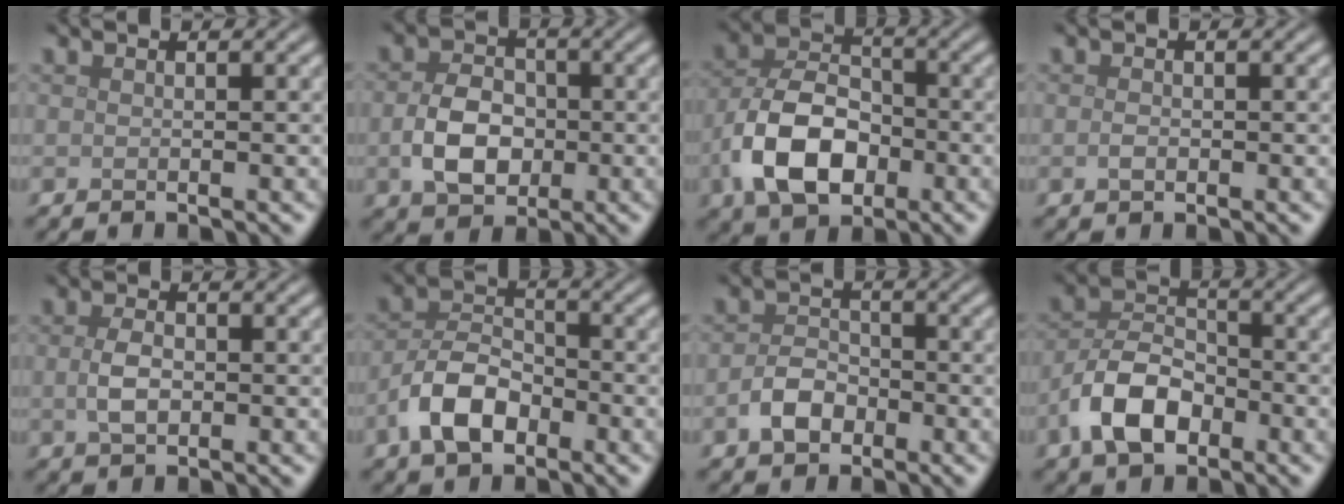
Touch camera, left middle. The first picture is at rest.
{"total": 4.8, "force": [-0.9, 3.5, 3.1], "torque": [-0.060, -0.002, -0.018]}
{"total": 8.3, "force": [-2.7, 5.4, 5.7], "torque": [-0.117, -0.002, -0.057]}
{"total": 0.8, "force": [-0.2, 0.5, 0.6], "torque": [-0.014, -0.002, -0.005]}
{"total": 2.4, "force": [-0.2, 1.5, 1.9], "torque": [-0.044, -0.002, -0.003]}
{"total": 5.3, "force": [-2.7, 3.1, 3.4], "torque": [-0.062, 0.006, -0.057]}
{"total": 3.0, "force": [-1.5, 2.1, 1.6], "torque": [-0.028, 0.008, -0.033]}
{"total": 6.1, "force": [-2.9, 3.6, 3.9], "torque": [-0.072, 0.005, -0.059]}